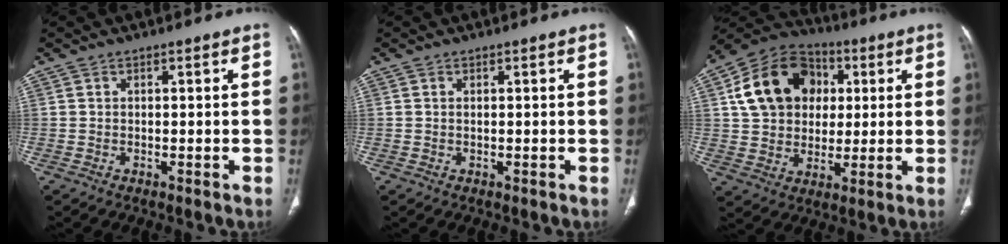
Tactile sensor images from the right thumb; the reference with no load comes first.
{"total": 0.0}
{"total": 17.1, "force": [4.1, 13.6, 9.6], "torque": [-0.148, 0.012, 0.066]}